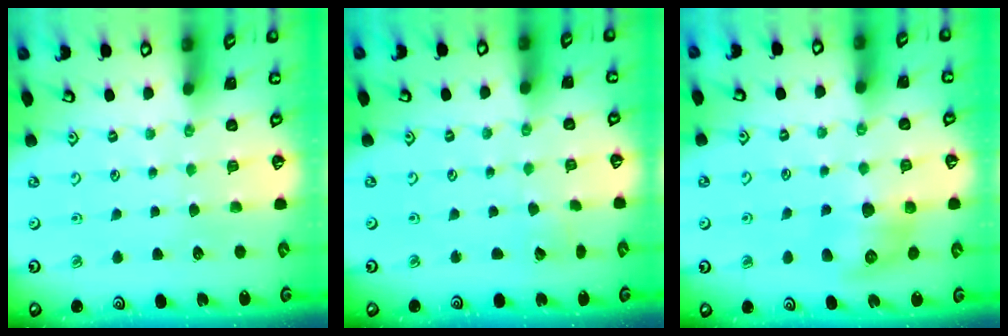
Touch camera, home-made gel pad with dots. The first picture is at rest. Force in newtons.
{"total": 2.7, "press": 2.6, "slide": 0.3}
{"total": 10.1, "press": 10.1, "slide": 0.2}